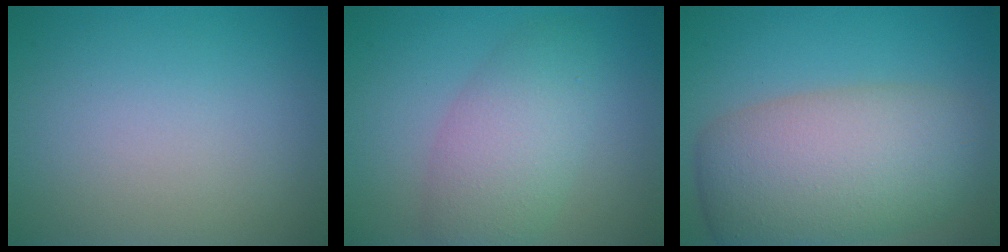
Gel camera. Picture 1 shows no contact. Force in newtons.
{"total": 4.9, "press": 4.9, "slide": 0.2}
{"total": 9.4, "press": 9.3, "slide": 0.5}